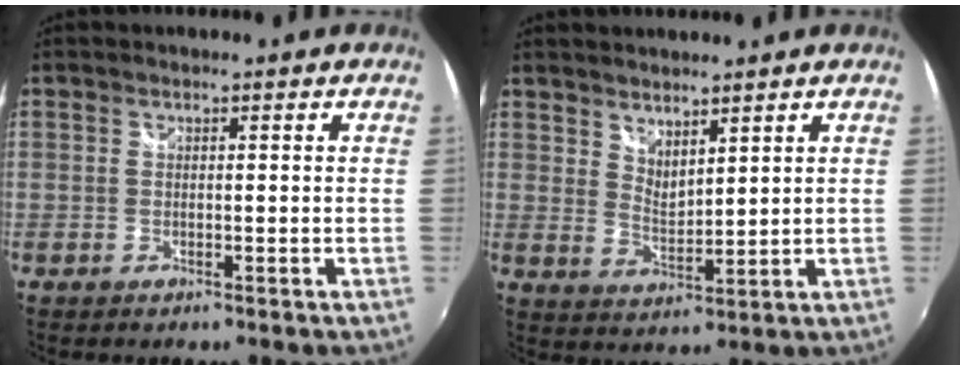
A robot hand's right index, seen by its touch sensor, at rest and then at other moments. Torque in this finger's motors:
{"motor_torque": [-0.04, 0.16, 0.00, 0.00]}